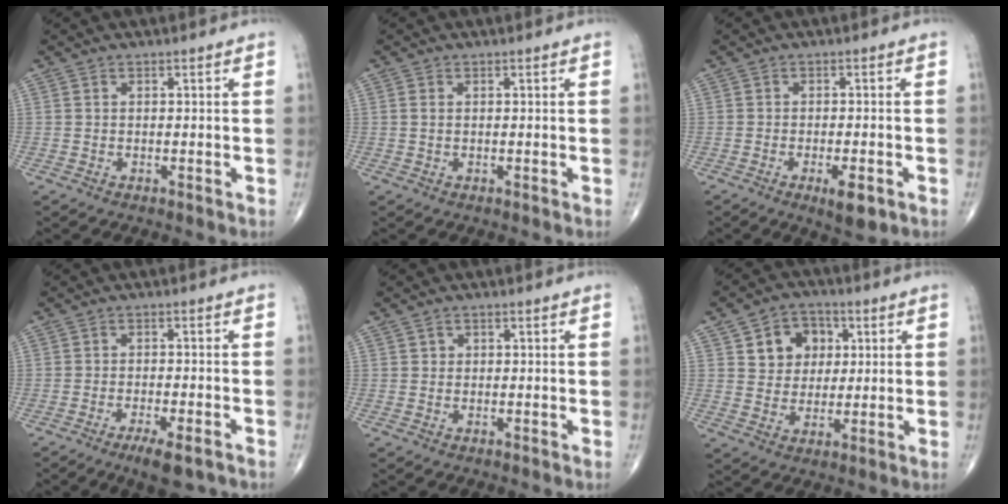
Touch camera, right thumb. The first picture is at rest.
{"total": 0.7, "force": [0.1, 0.5, 0.5], "torque": [-0.015, 0.002, 0.004]}
{"total": 4.9, "force": [-2.3, 1.5, 4.1], "torque": [-0.061, 0.000, -0.030]}
{"total": 5.5, "force": [-3.6, 1.3, 4.0], "torque": [-0.064, 0.004, -0.054]}
{"total": 1.1, "force": [0.3, 1.0, 0.3], "torque": [0.001, 0.001, 0.002]}
{"total": 9.4, "force": [3.0, 7.7, 4.4], "torque": [-0.024, -0.006, 0.049]}